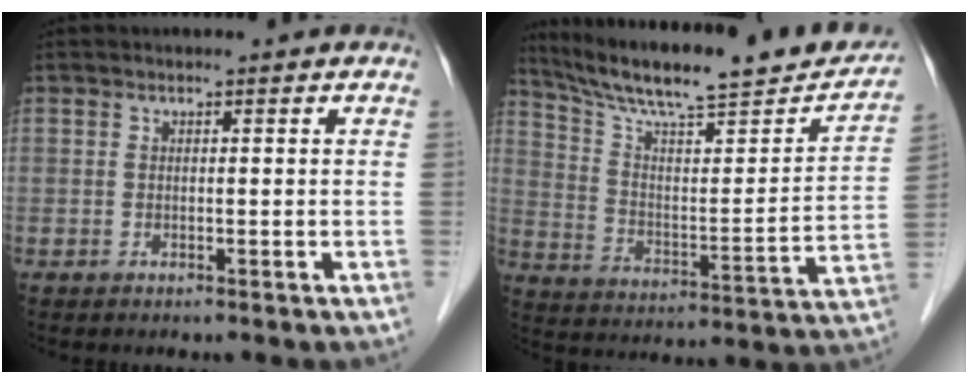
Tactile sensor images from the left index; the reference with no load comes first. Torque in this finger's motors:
{"motor_torque": [-0.11, -0.29, 0.28, 0.08]}